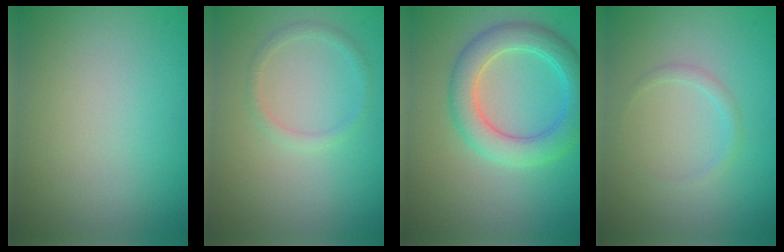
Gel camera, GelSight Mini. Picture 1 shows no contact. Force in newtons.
{"total": 1.2, "press": 1.2, "slide": 0.0}
{"total": 5.1, "press": 5.0, "slide": 0.3}
{"total": 1.0, "press": 1.0, "slide": 0.0}